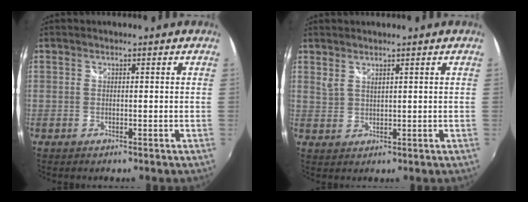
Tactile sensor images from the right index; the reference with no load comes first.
{"total": 2.0, "force": [1.8, 0.4, 0.6], "torque": [-0.010, 0.000, 0.033]}